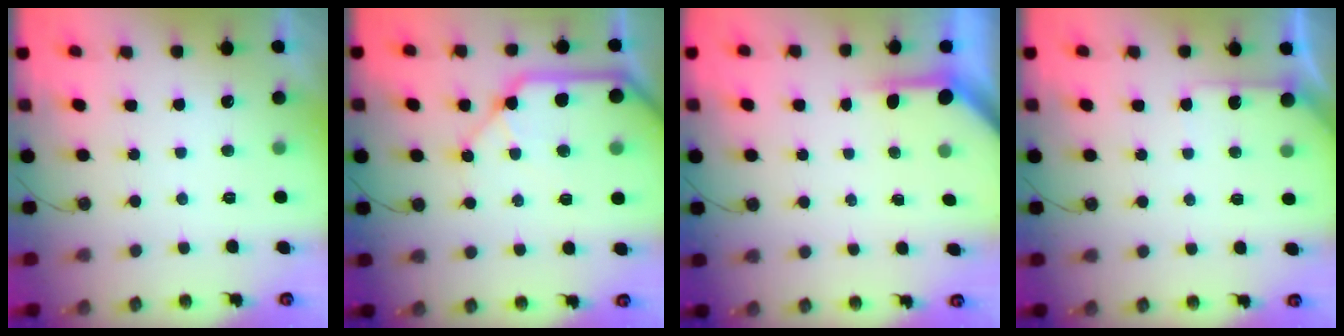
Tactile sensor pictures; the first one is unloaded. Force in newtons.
{"total": 14.5, "press": 14.4, "slide": 2.1}
{"total": 3.7, "press": 3.7, "slide": 0.4}
{"total": 4.0, "press": 3.9, "slide": 0.5}